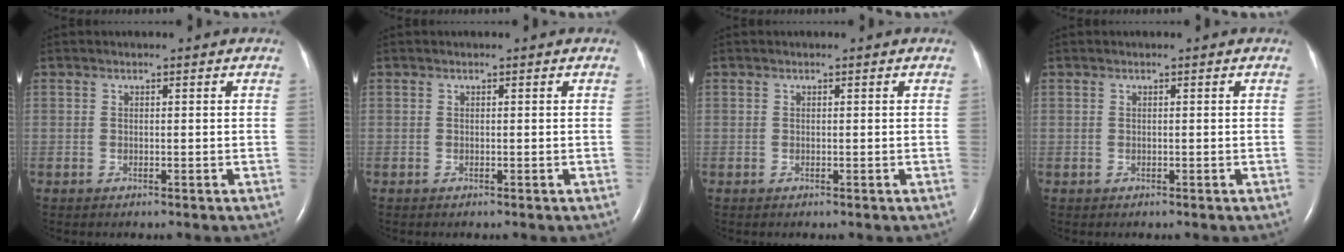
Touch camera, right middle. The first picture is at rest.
{"total": 0.0}
{"total": 0.0}
{"total": 0.0}